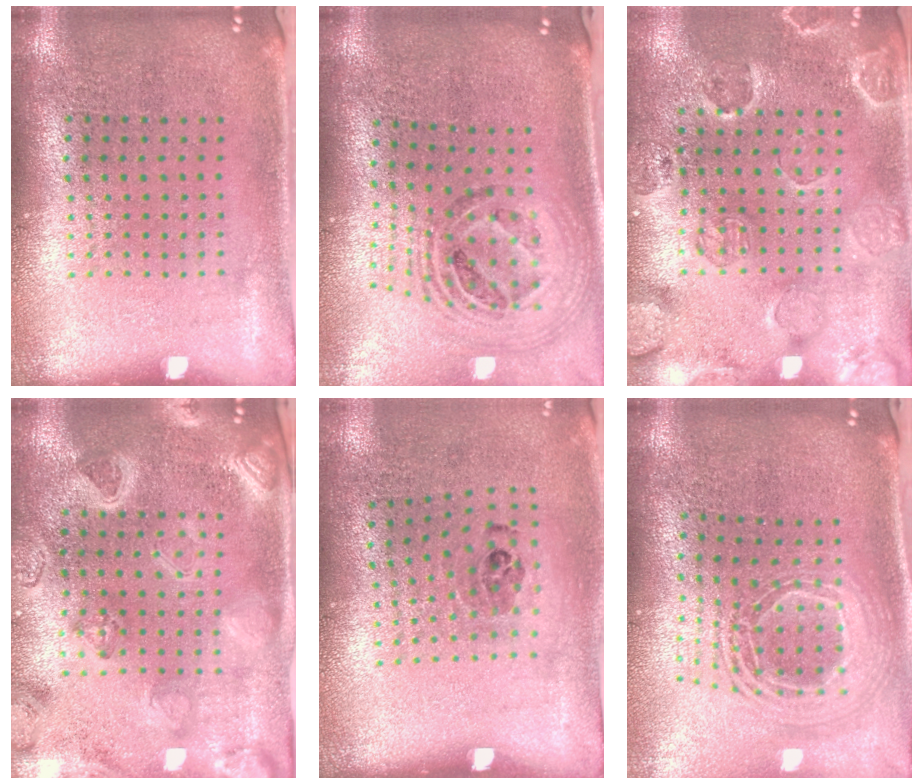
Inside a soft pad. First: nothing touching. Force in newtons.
{"total": 1.7, "press": 1.5, "slide": 0.8}
{"total": 2.4, "press": 2.0, "slide": 1.4}
{"total": 3.2, "press": 3.1, "slide": 0.9}
{"total": 1.1, "press": 0.7, "slide": 0.8}
{"total": 2.3, "press": 1.7, "slide": 1.6}